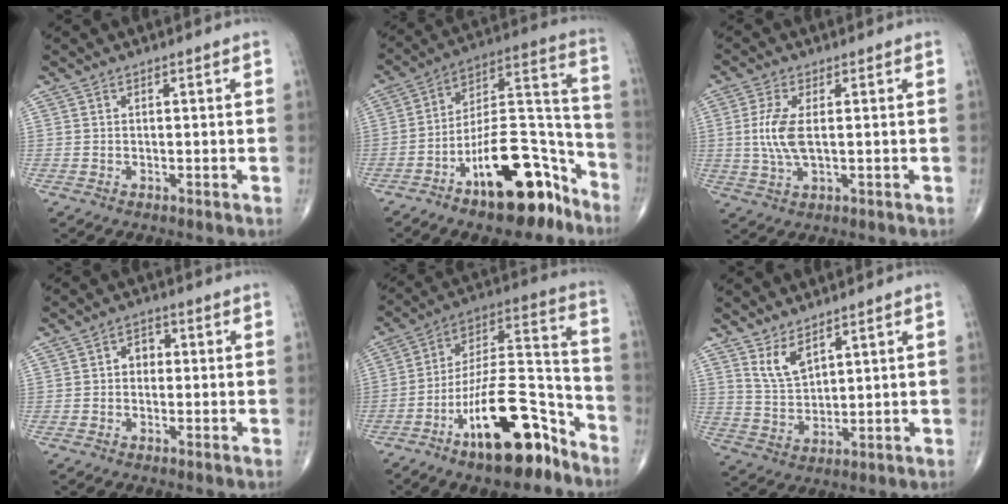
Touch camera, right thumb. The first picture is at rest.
{"total": 20.9, "force": [-12.5, 8.7, 14.3], "torque": [-0.192, 0.107, -0.202]}
{"total": 6.7, "force": [0.5, 2.7, 6.1], "torque": [-0.146, -0.004, 0.011]}
{"total": 3.2, "force": [0.0, 2.5, 1.9], "torque": [-0.013, 0.014, -0.006]}
{"total": 21.0, "force": [-12.4, 7.8, 15.0], "torque": [-0.238, 0.095, -0.211]}
{"total": 5.7, "force": [3.8, 2.4, 3.4], "torque": [-0.058, -0.032, 0.083]}